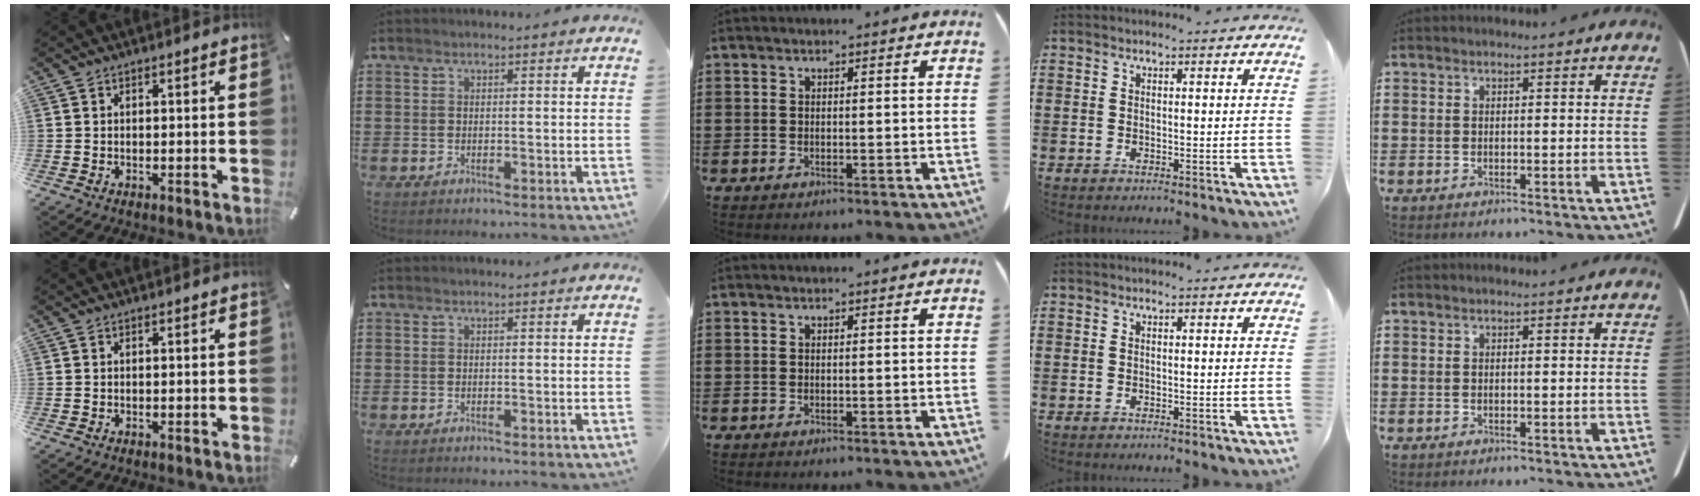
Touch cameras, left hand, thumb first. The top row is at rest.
{}